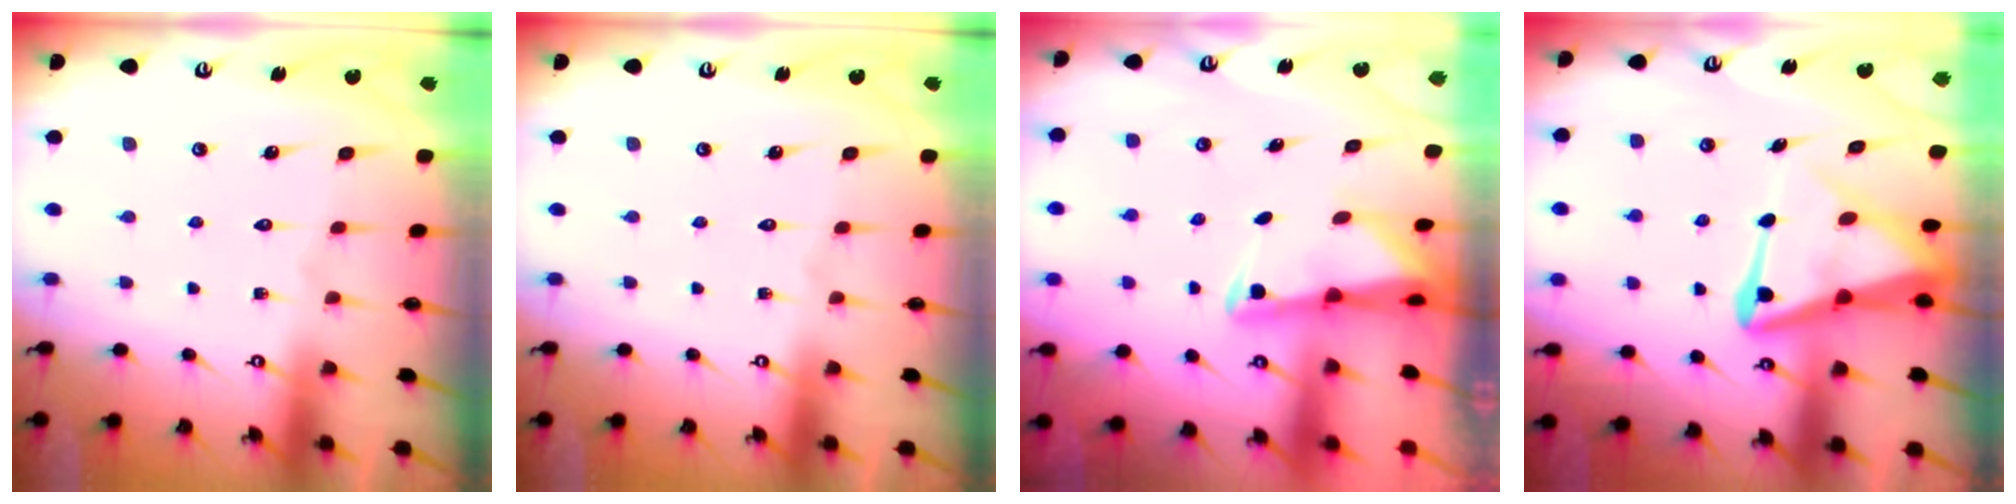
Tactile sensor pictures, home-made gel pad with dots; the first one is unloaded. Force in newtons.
{"total": 0.0}
{"total": 2.4, "press": 2.3, "slide": 0.5}
{"total": 11.0, "press": 10.9, "slide": 1.3}